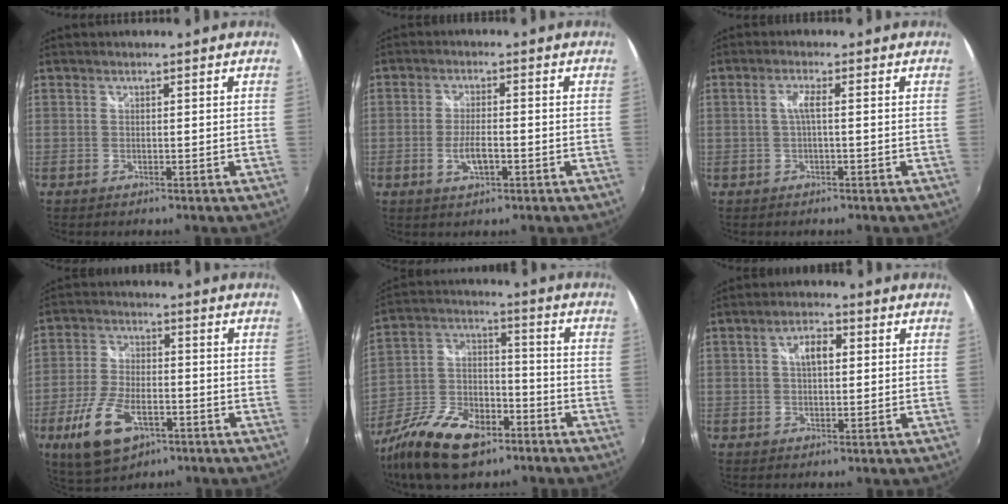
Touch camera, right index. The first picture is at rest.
{"total": 4.4, "force": [-1.5, 1.5, 3.8], "torque": [-0.080, -0.005, -0.026]}
{"total": 2.1, "force": [-0.3, -0.1, 2.1], "torque": [-0.041, 0.004, -0.006]}
{"total": 12.9, "force": [-6.0, 6.4, 9.4], "torque": [-0.206, -0.014, -0.104]}
{"total": 19.4, "force": [-12.2, 9.6, 11.7], "torque": [-0.258, -0.017, -0.214]}
{"total": 4.4, "force": [0.9, 2.2, 3.7], "torque": [-0.063, 0.012, 0.015]}